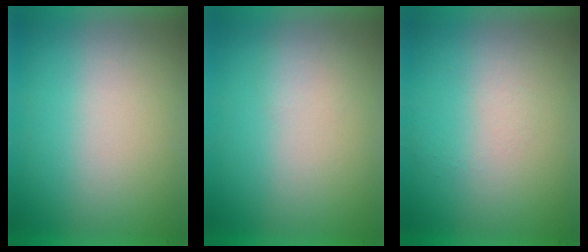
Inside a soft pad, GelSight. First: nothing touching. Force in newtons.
{"total": 1.1}
{"total": 1.1}